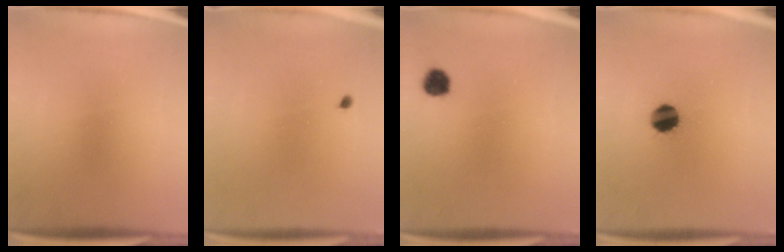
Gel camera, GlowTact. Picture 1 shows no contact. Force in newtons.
{"total": 0.5}
{"total": 3.2}
{"total": 6.9}